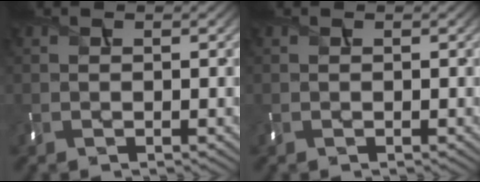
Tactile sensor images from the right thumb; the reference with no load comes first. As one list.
[{"total": 0.0}]